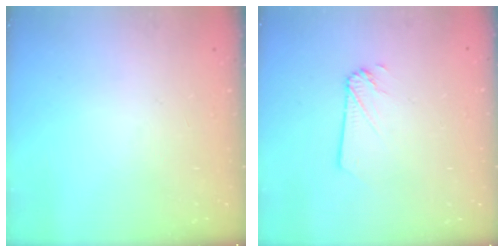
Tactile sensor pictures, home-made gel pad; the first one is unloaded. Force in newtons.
{"total": 1.3, "press": 1.3, "slide": 0.1}